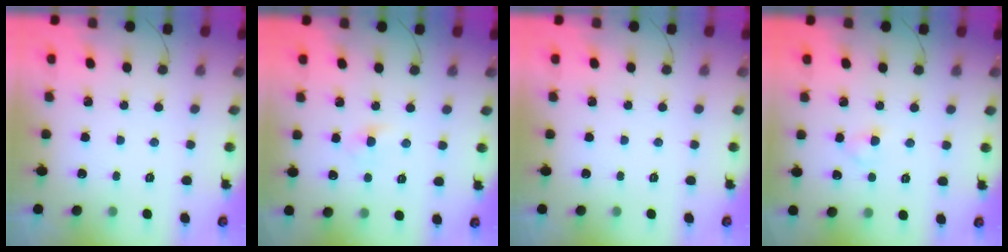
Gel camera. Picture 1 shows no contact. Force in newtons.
{"total": 4.2, "press": 3.9, "slide": 1.7}
{"total": 0.0}
{"total": 1.6, "press": 1.4, "slide": 0.9}